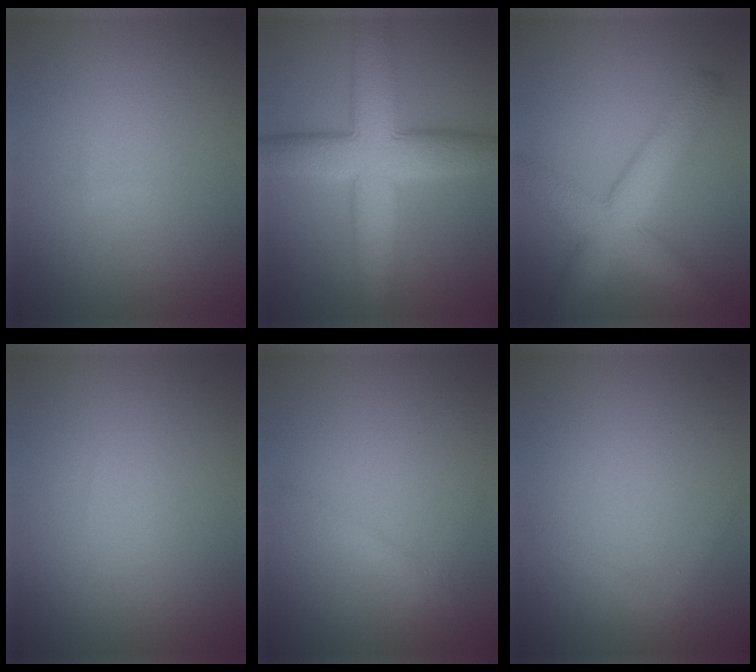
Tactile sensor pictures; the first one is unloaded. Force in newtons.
{"total": 9.6, "press": 9.6, "slide": 0.3}
{"total": 6.0, "press": 6.0, "slide": 0.2}
{"total": 0.0}
{"total": 1.2, "press": 1.2, "slide": 0.1}
{"total": 1.2, "press": 1.2, "slide": 0.1}